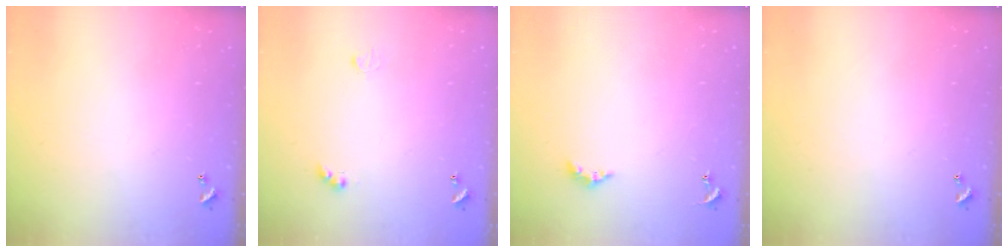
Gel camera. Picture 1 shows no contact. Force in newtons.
{"total": 2.6, "press": 2.4, "slide": 0.8}
{"total": 2.8, "press": 2.7, "slide": 0.6}
{"total": 0.0}